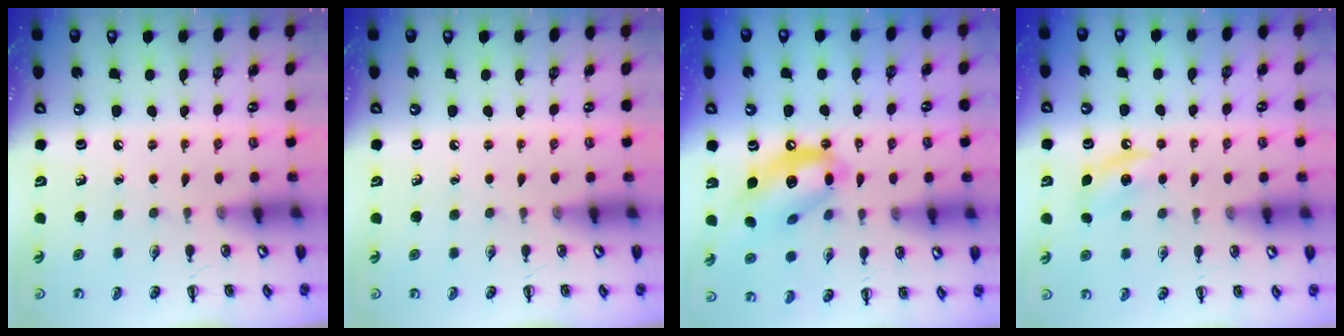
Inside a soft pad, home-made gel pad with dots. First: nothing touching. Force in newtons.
{"total": 0.0}
{"total": 14.1, "press": 13.8, "slide": 3.2}
{"total": 6.3, "press": 6.1, "slide": 1.8}